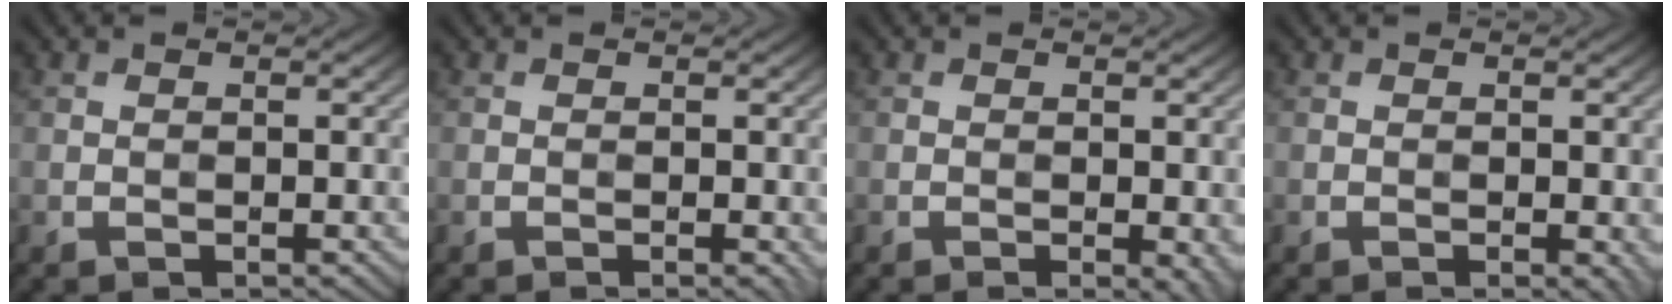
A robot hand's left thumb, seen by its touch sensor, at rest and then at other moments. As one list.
[{"total": 0.7, "force": [-0.2, 0.2, 0.7], "torque": [-0.011, -0.003, -0.005]}, {"total": 1.8, "force": [-0.5, 0.6, 1.6], "torque": [-0.021, -0.007, -0.006]}, {"total": 1.0, "force": [-0.2, 0.3, 1.0], "torque": [-0.013, -0.006, -0.005]}]